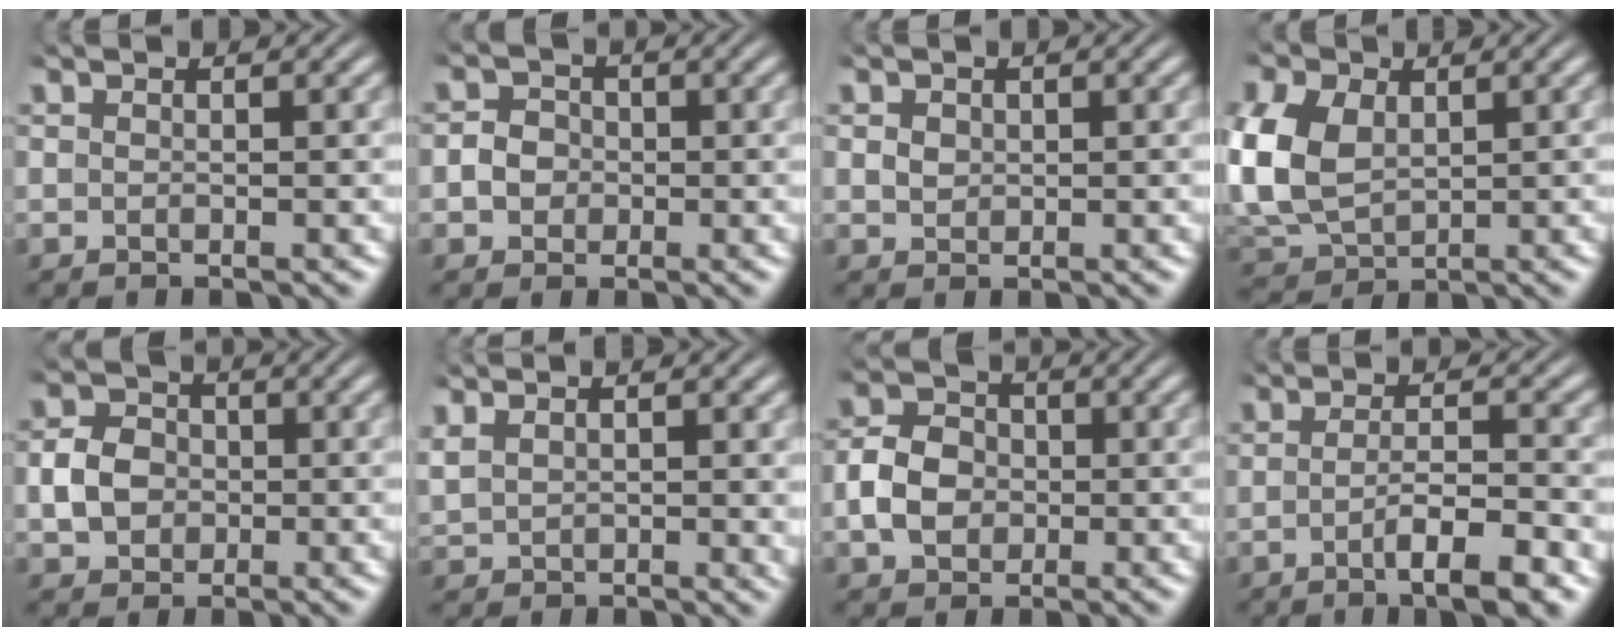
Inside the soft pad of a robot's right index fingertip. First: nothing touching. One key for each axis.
{"total": 4.0, "fx": -0.6, "fy": 3.8, "fz": 1.3, "tx": -0.035, "ty": -0.009, "tz": -0.013}
{"total": 0.7, "fx": 0.2, "fy": 0.6, "fz": 0.4, "tx": -0.010, "ty": -0.004, "tz": 0.012}
{"total": 8.9, "fx": 0.1, "fy": 7.5, "fz": 4.7, "tx": -0.135, "ty": -0.031, "tz": 0.019}
{"total": 3.8, "fx": -0.4, "fy": 3.1, "fz": 2.0, "tx": -0.033, "ty": -0.002, "tz": -0.004}
{"total": 2.5, "fx": 1.8, "fy": 1.3, "fz": 1.3, "tx": -0.027, "ty": 0.008, "tz": 0.037}
{"total": 4.4, "fx": -0.8, "fy": 3.6, "fz": 2.4, "tx": -0.043, "ty": 0.000, "tz": -0.012}
{"total": 4.9, "fx": -2.2, "fy": 0.7, "fz": 4.4, "tx": -0.060, "ty": -0.005, "tz": -0.036}